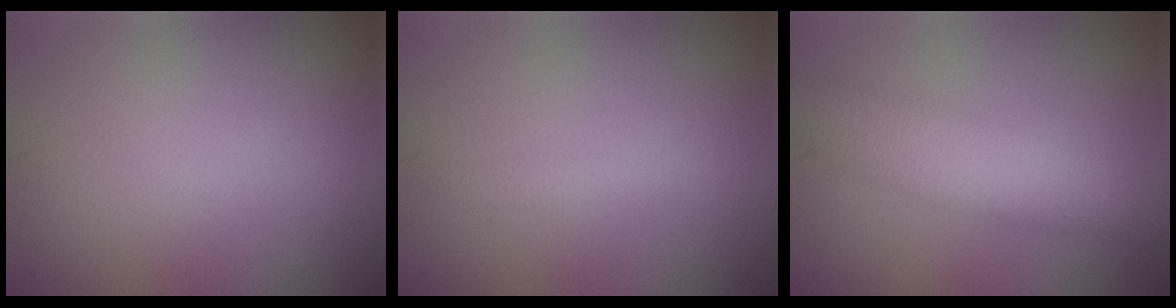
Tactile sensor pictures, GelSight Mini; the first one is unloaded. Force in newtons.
{"total": 0.8, "press": 0.8, "slide": 0.1}
{"total": 5.0, "press": 5.0, "slide": 0.1}